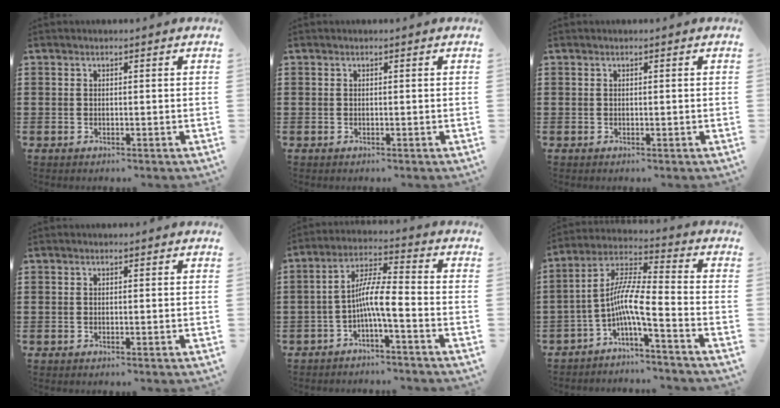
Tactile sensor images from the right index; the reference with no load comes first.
{"total": 0.0}
{"total": 0.0}
{"total": 0.0}
{"total": 6.7, "force": [-2.3, 1.0, 6.2], "torque": [-0.116, 0.005, -0.045]}
{"total": 7.6, "force": [-3.6, 0.5, 6.7], "torque": [-0.142, -0.020, -0.077]}